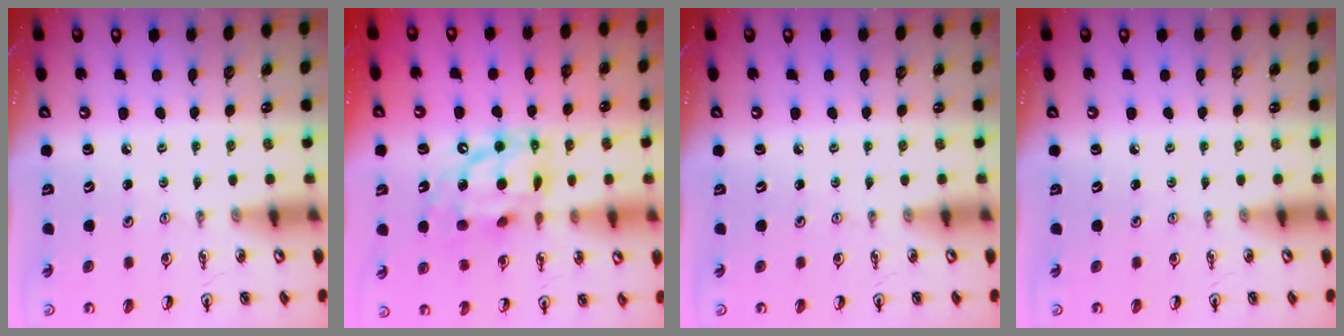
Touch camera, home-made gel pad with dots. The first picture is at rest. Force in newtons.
{"total": 13.6, "press": 13.6, "slide": 1.3}
{"total": 0.0}
{"total": 0.0}